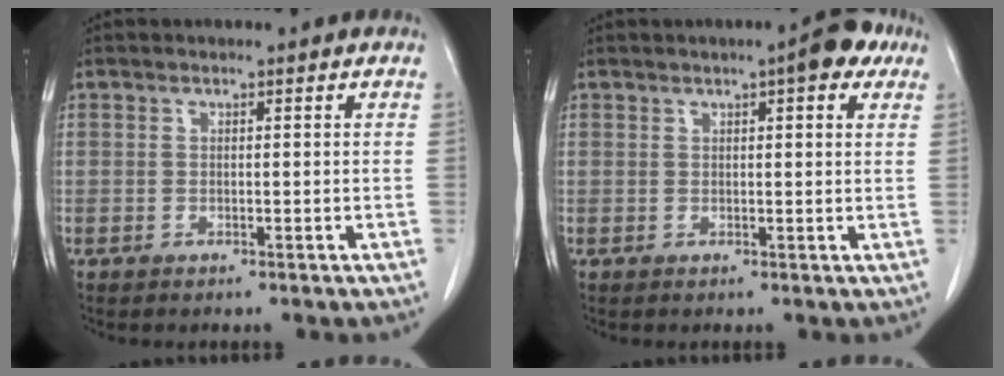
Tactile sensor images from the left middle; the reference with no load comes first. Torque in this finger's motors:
{"motor_torque": [0.74, -0.68, 0.22, 0.05]}